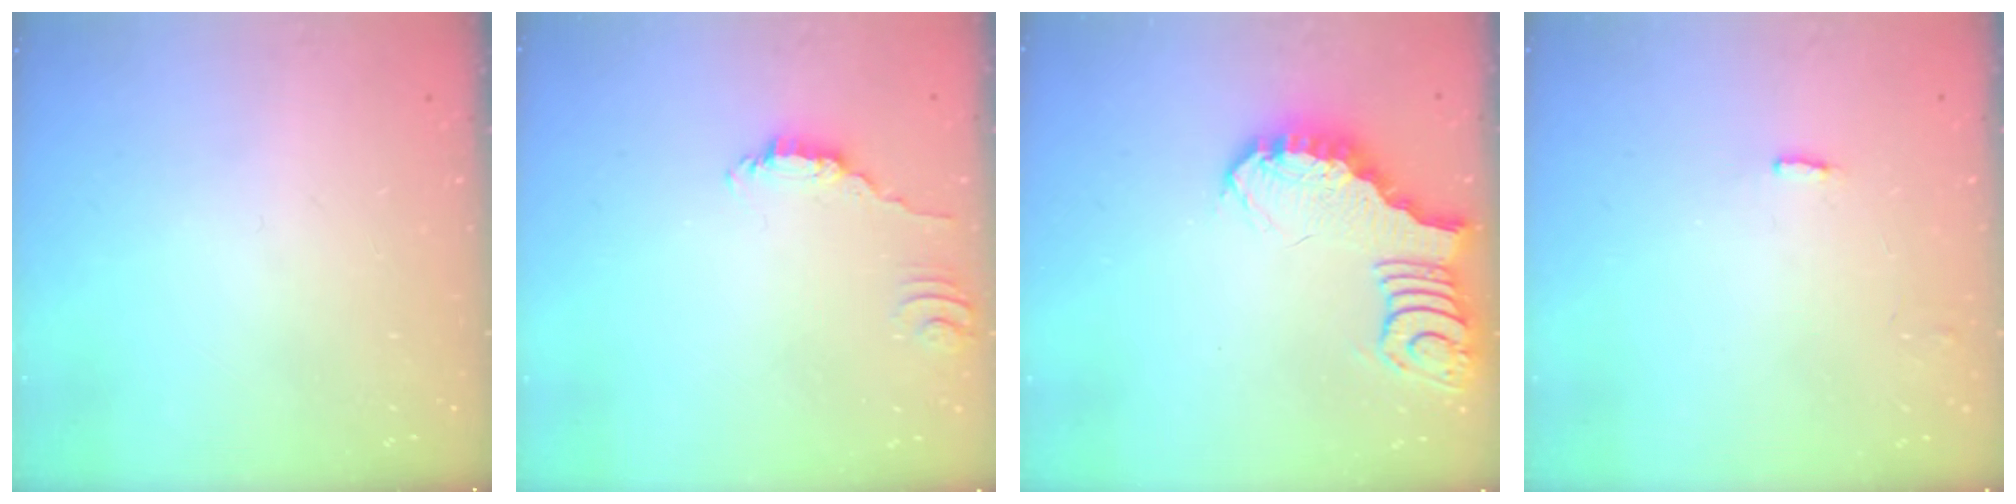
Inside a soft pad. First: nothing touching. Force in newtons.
{"total": 2.6, "press": 2.6, "slide": 0.4}
{"total": 3.5, "press": 3.5, "slide": 0.5}
{"total": 1.3, "press": 1.3, "slide": 0.2}